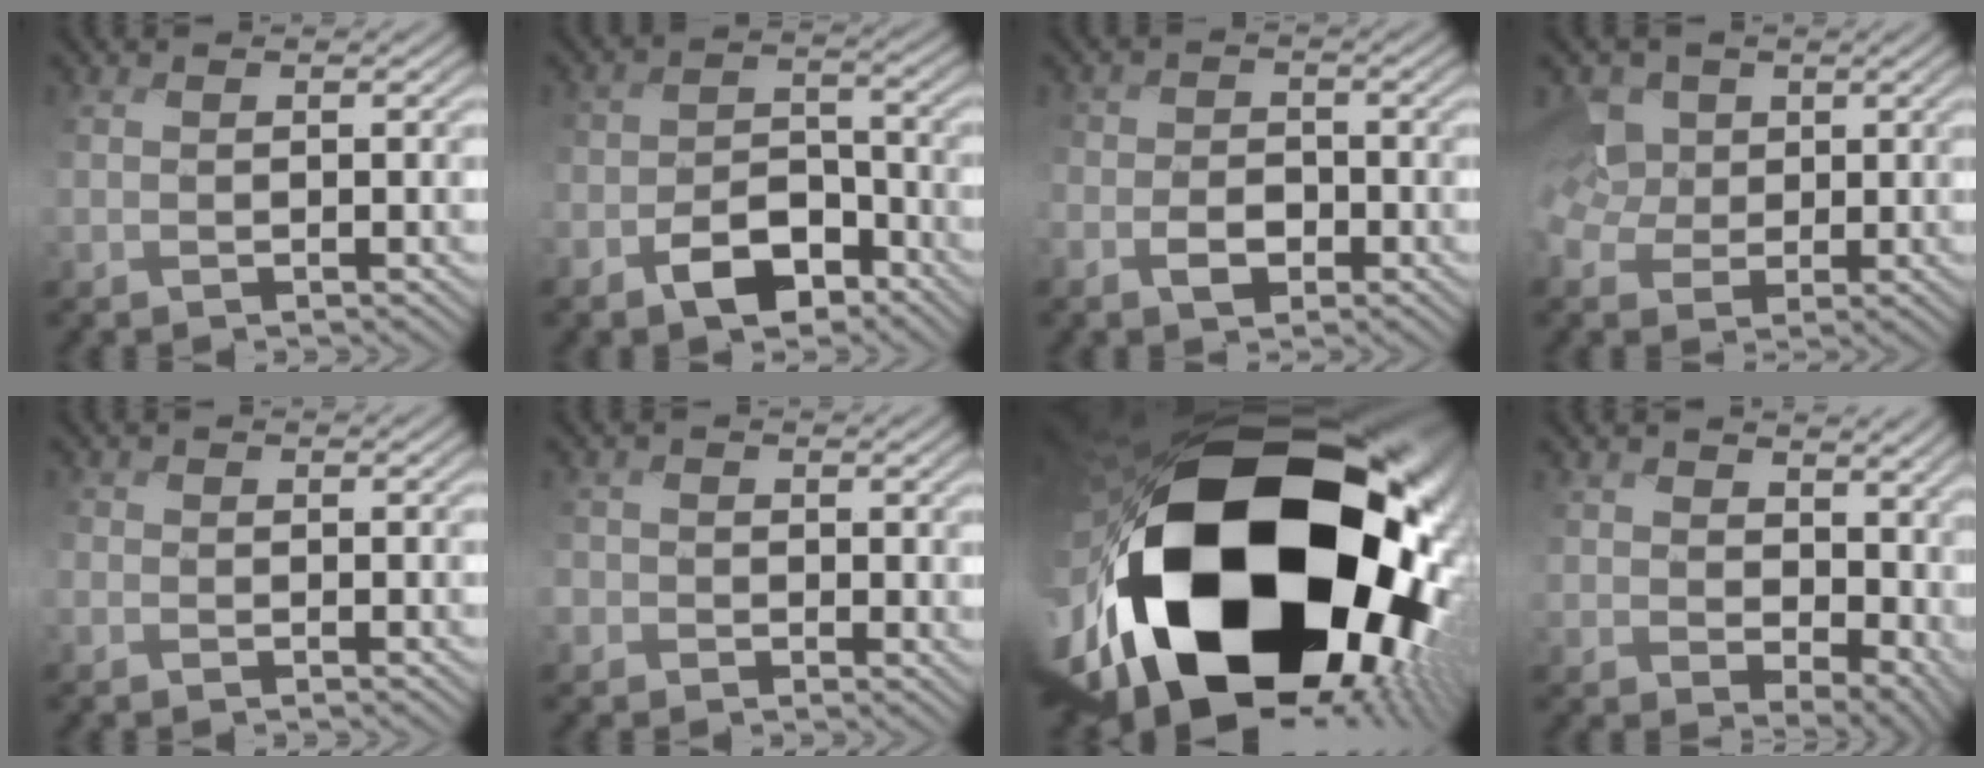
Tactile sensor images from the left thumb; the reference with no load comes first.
{"total": 6.3, "force": [-4.5, 3.1, 3.1], "torque": [-0.042, -0.001, -0.087]}
{"total": 2.9, "force": [-1.9, 1.8, 1.4], "torque": [-0.013, 0.002, -0.047]}
{"total": 6.1, "force": [1.4, 5.0, 3.3], "torque": [-0.099, 0.010, 0.005]}
{"total": 1.3, "force": [-0.7, 1.1, -0.2], "torque": [-0.001, 0.004, -0.023]}
{"total": 2.4, "force": [-0.8, 2.3, 0.0], "torque": [-0.007, 0.002, -0.031]}
{"total": 22.7, "force": [-4.0, 13.9, 17.4], "torque": [-0.356, -0.082, -0.035]}
{"total": 8.6, "force": [2.3, 6.1, 5.7], "torque": [-0.125, -0.032, 0.055]}